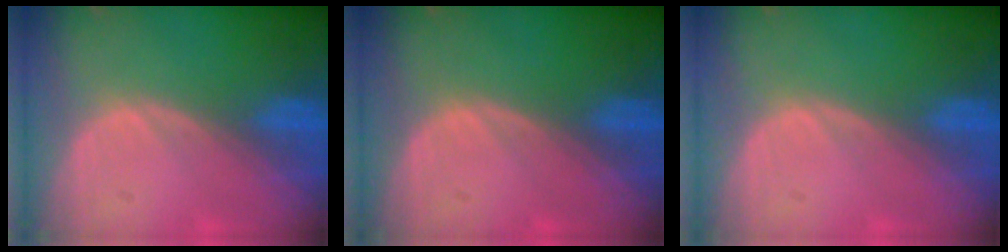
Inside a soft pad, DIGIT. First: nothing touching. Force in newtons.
{"total": 0.0}
{"total": 0.0}